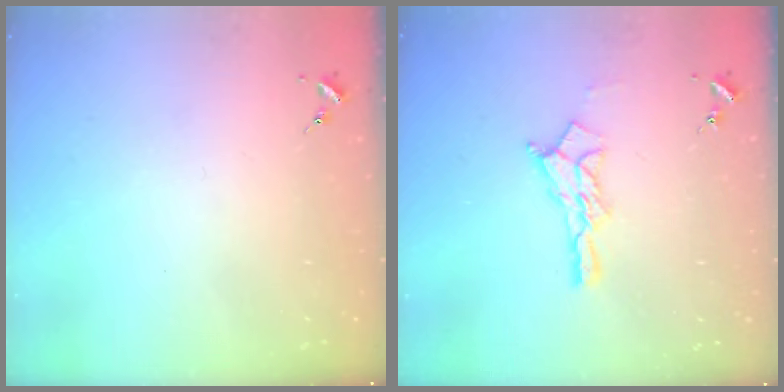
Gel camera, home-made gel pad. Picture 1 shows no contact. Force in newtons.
{"total": 11.9, "press": 11.9, "slide": 0.9}